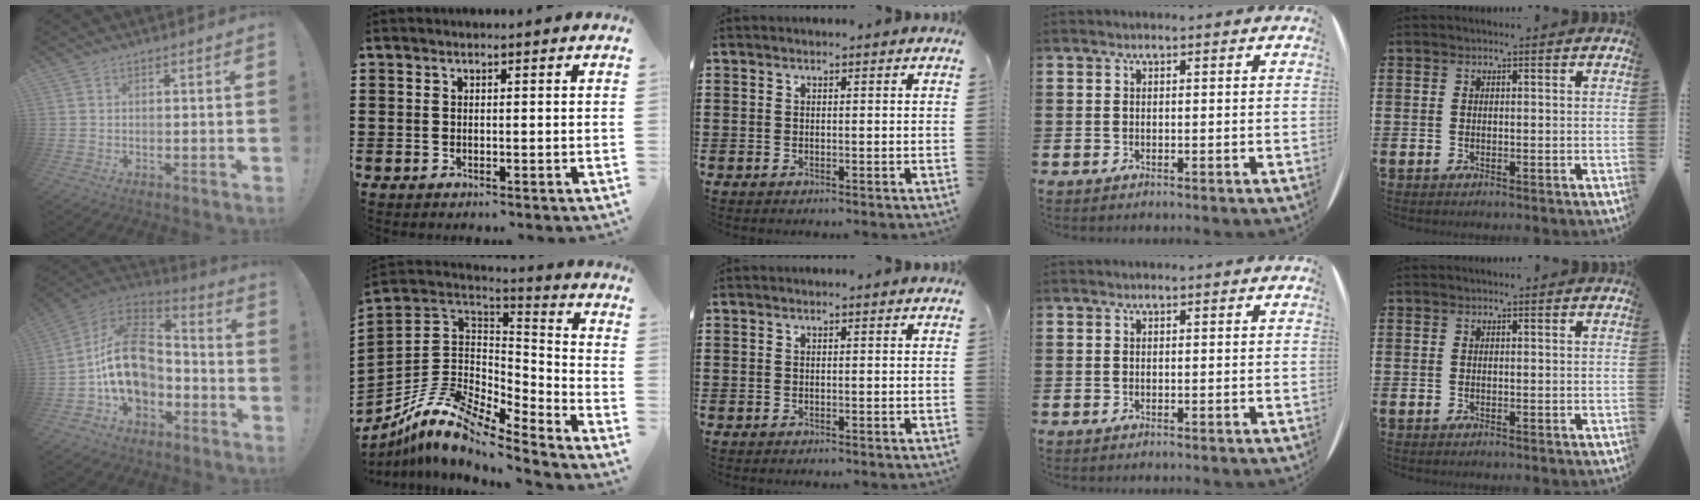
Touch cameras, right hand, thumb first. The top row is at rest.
{"thumb": {"total": 19.6, "force": [-1.7, 13.9, 13.6], "torque": [-0.230, 0.021, -0.020]}, "index": {"total": 10.5, "force": [-8.1, 4.2, 5.3], "torque": [-0.129, 0.007, -0.167]}}